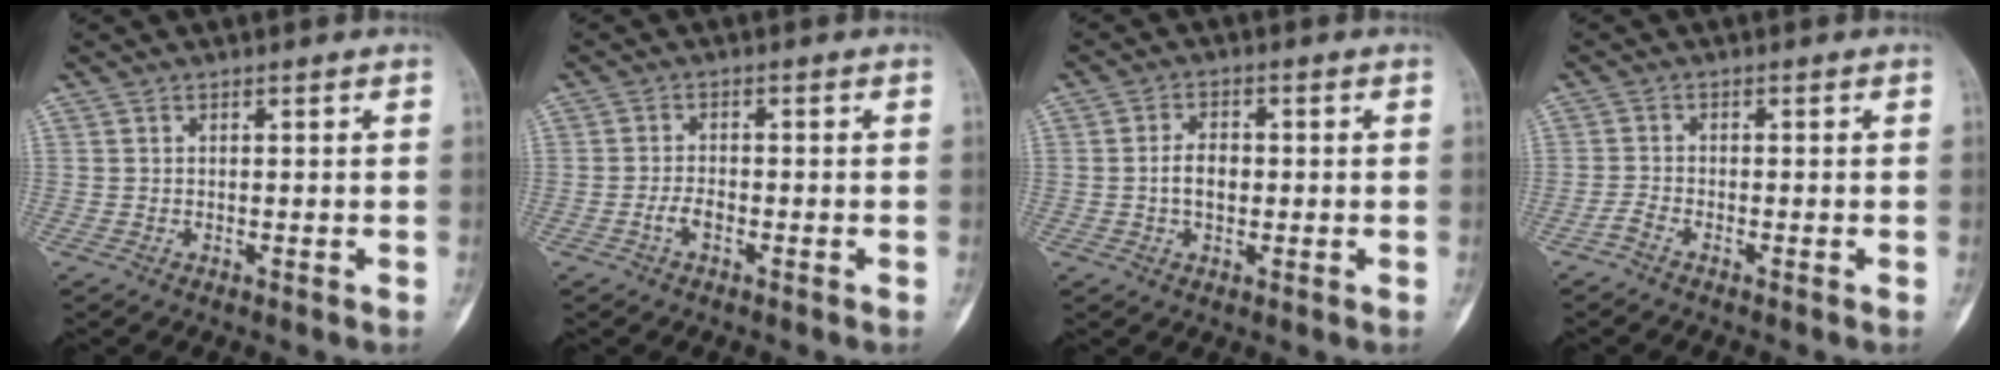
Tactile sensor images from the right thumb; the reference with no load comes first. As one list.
[{"total": 2.4, "force": [-1.1, 1.2, 1.7], "torque": [-0.032, 0.011, -0.024]}, {"total": 4.3, "force": [-0.3, 2.8, 3.3], "torque": [-0.050, 0.010, -0.009]}, {"total": 1.7, "force": [-1.4, 0.4, 0.9], "torque": [-0.026, 0.004, -0.032]}]